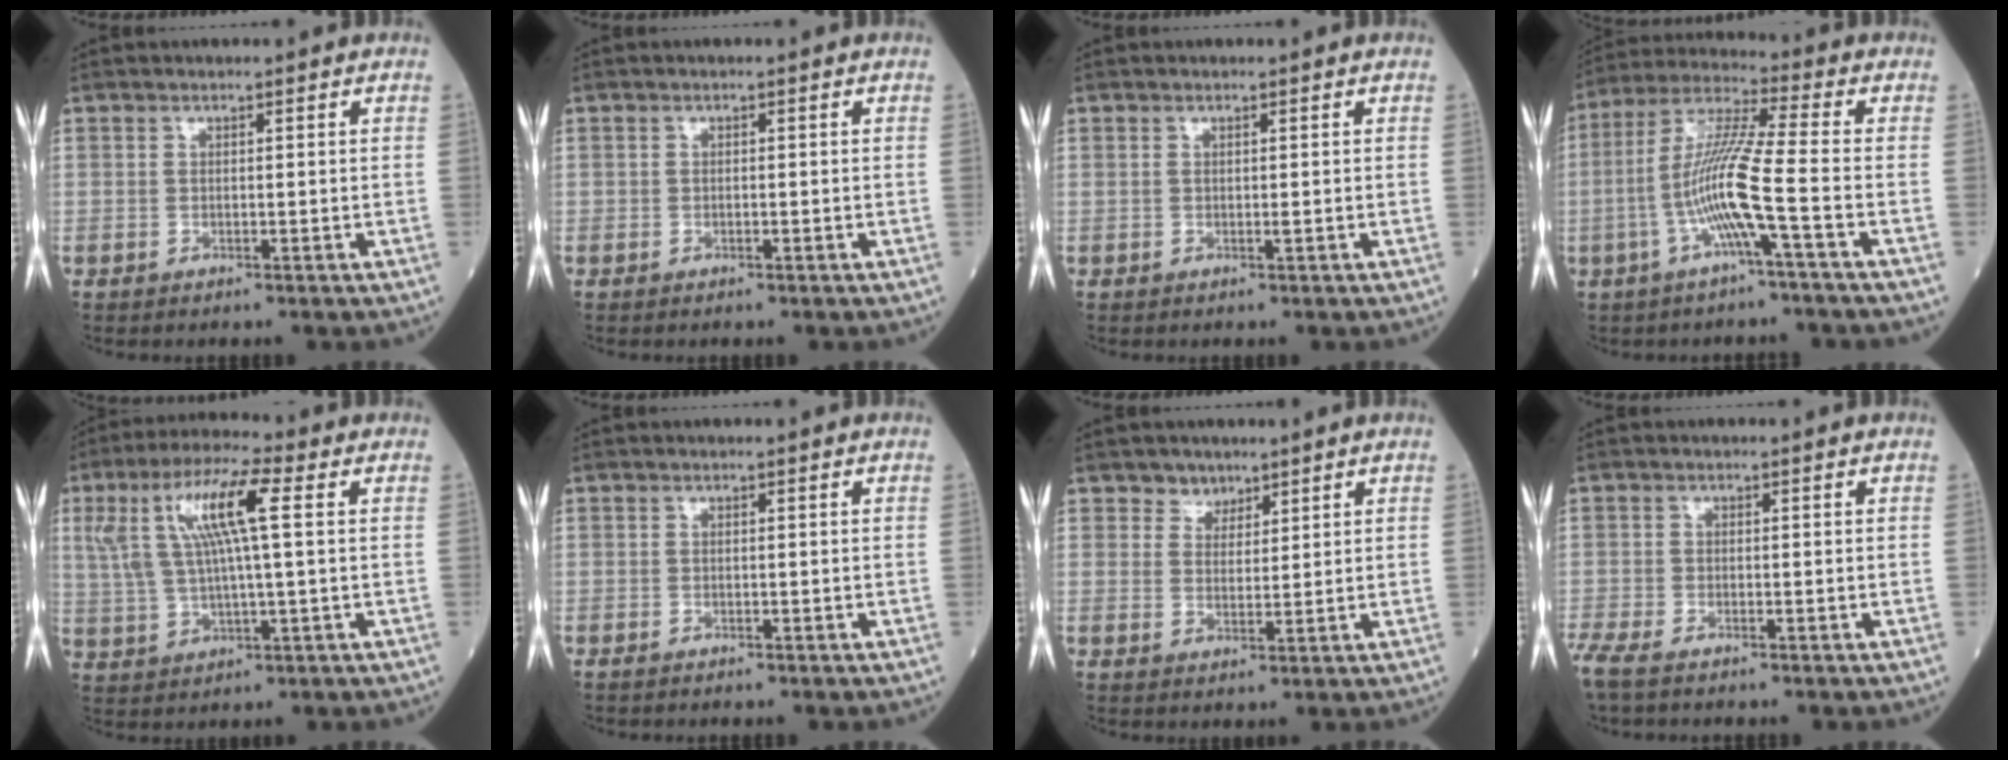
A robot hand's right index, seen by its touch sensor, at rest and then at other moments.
{"total": 0.0}
{"total": 0.5, "force": [0.0, 0.0, 0.5], "torque": [-0.014, -0.001, 0.001]}
{"total": 10.7, "force": [-3.1, -0.9, 10.2], "torque": [-0.210, 0.007, -0.068]}
{"total": 11.6, "force": [3.3, 1.7, 11.0], "torque": [-0.232, 0.025, 0.060]}
{"total": 0.5, "force": [-0.5, 0.0, -0.1], "torque": [0.001, -0.001, -0.012]}
{"total": 2.8, "force": [2.1, 1.8, 0.0], "torque": [0.009, -0.002, 0.032]}
{"total": 5.4, "force": [-4.5, 1.2, 2.7], "torque": [-0.060, -0.016, -0.082]}